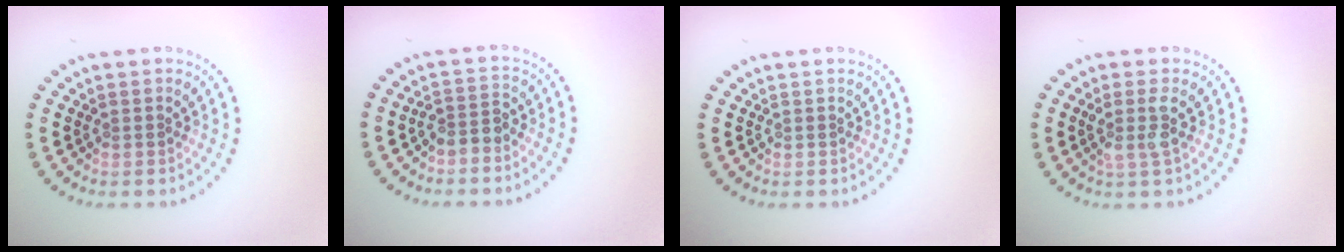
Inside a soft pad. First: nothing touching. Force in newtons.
{"total": 2.0, "press": 1.6, "slide": 1.1}
{"total": 0.0}
{"total": 1.9, "press": 1.5, "slide": 1.2}